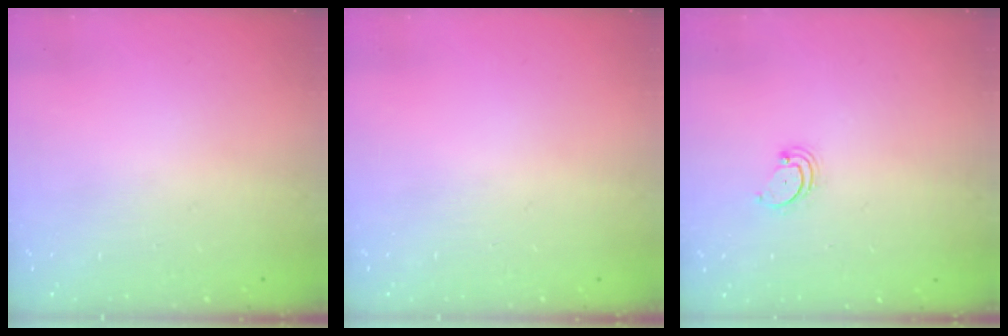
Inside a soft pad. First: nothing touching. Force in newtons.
{"total": 0.0}
{"total": 2.6, "press": 2.5, "slide": 0.3}